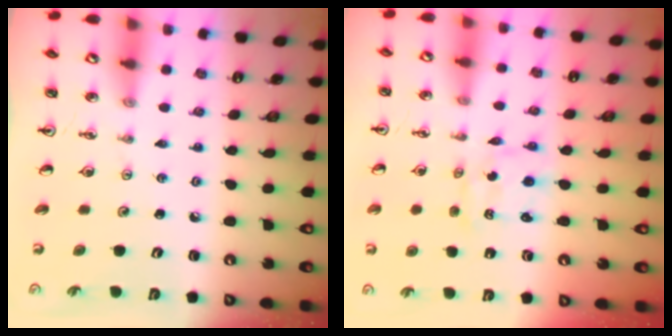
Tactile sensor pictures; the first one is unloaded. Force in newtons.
{"total": 1.6, "press": 1.3, "slide": 0.8}